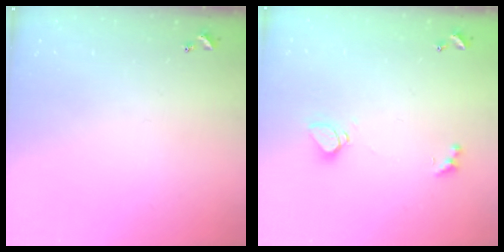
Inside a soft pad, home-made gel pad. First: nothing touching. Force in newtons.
{"total": 1.6, "press": 1.5, "slide": 0.4}